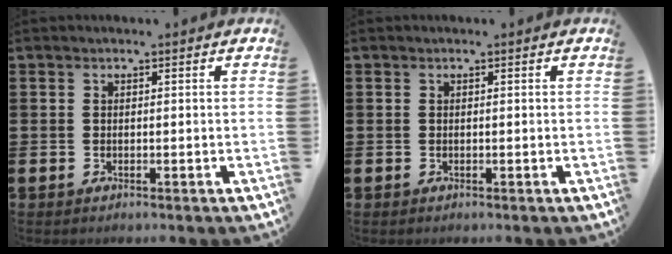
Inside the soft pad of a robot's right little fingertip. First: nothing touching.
{"total": 0.0}